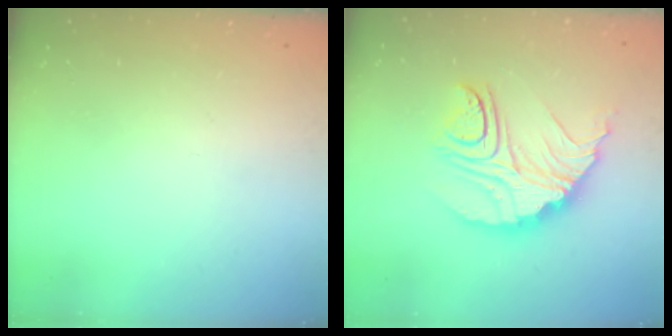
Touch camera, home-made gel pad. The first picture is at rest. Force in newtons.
{"total": 17.5, "press": 17.4, "slide": 1.3}